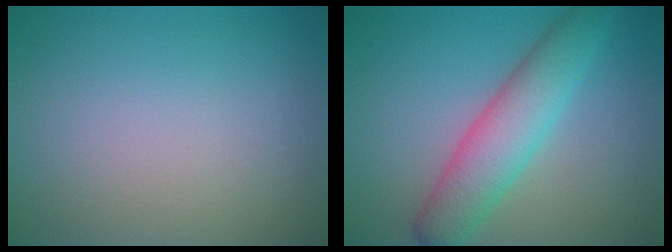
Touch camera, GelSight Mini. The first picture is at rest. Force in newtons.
{"total": 5.4, "press": 5.4, "slide": 0.3}